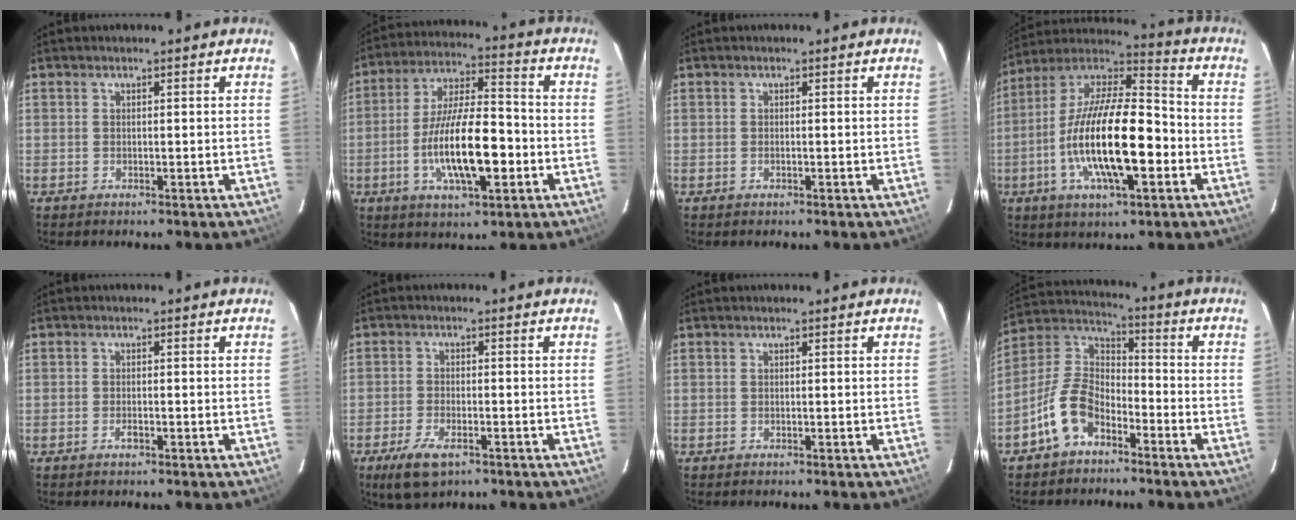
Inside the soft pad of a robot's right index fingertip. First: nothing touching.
{"total": 15.2, "force": [-4.1, 4.8, 13.8], "torque": [-0.260, -0.001, -0.071]}
{"total": 0.0}
{"total": 20.4, "force": [-5.1, 6.8, 18.5], "torque": [-0.349, -0.002, -0.099]}
{"total": 1.3, "force": [-0.7, 0.6, 1.0], "torque": [-0.020, 0.000, -0.012]}
{"total": 6.7, "force": [-4.0, 2.8, 4.5], "torque": [-0.114, -0.016, -0.073]}
{"total": 0.0}
{"total": 10.6, "force": [-6.3, 6.3, 5.8], "torque": [-0.129, 0.026, -0.122]}